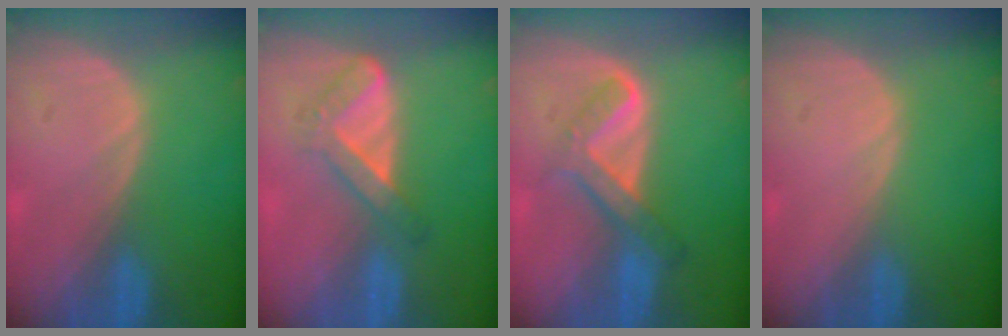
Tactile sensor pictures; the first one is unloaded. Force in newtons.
{"total": 5.6, "press": 4.7, "slide": 3.0}
{"total": 6.2, "press": 5.4, "slide": 3.1}
{"total": 0.0}